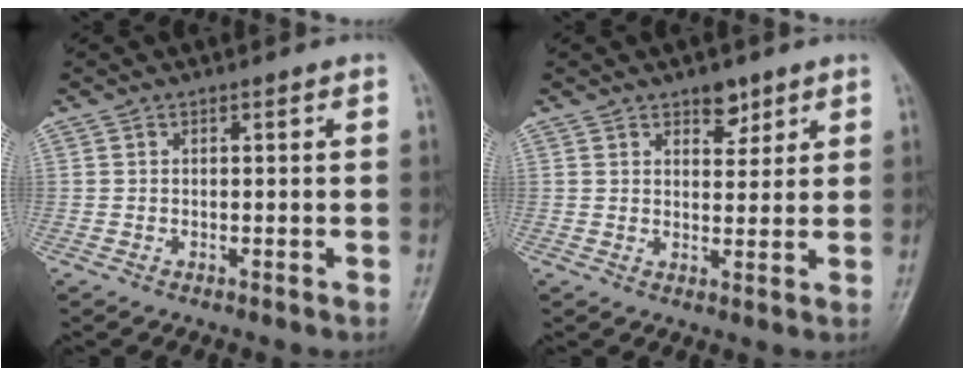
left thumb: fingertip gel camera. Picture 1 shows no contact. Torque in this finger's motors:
{"motor_torque": [2.67, 1.80, 0.34, -0.35, 0.04]}